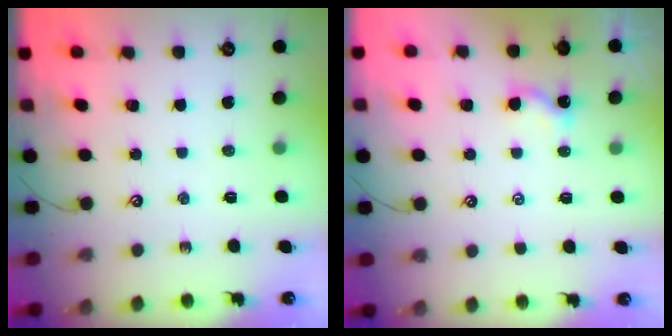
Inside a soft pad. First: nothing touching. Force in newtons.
{"total": 0.8, "press": 0.7, "slide": 0.2}